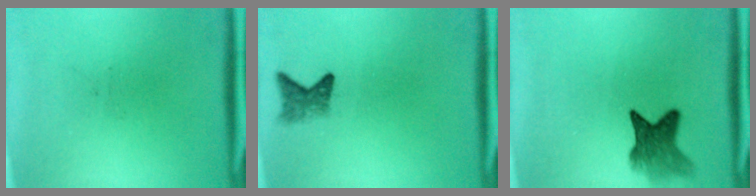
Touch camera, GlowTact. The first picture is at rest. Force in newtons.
{"total": 2.4}
{"total": 5.6}